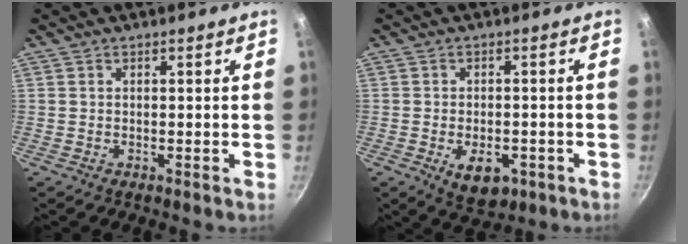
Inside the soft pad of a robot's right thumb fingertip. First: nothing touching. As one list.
[{"total": 7.3, "force": [-2.7, 4.4, 5.2], "torque": [-0.056, 0.006, -0.027]}]